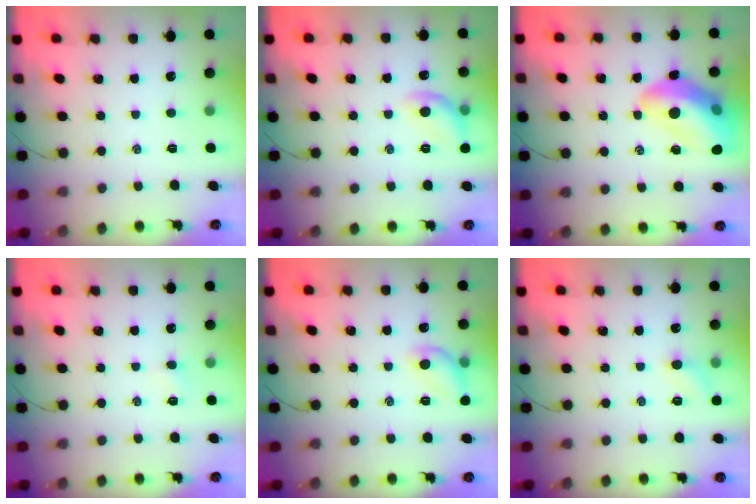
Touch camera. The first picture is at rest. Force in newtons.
{"total": 9.1, "press": 9.1, "slide": 0.8}
{"total": 17.9, "press": 17.6, "slide": 3.3}
{"total": 1.6, "press": 1.5, "slide": 0.5}
{"total": 8.8, "press": 8.8, "slide": 0.5}
{"total": 5.8, "press": 5.6, "slide": 1.8}